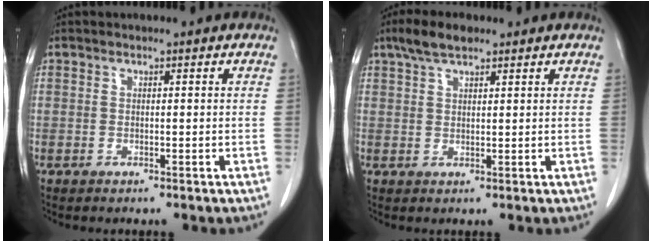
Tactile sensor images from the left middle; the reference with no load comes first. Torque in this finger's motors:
{"motor_torque": [0.88, -0.66, 0.01, 0.02]}